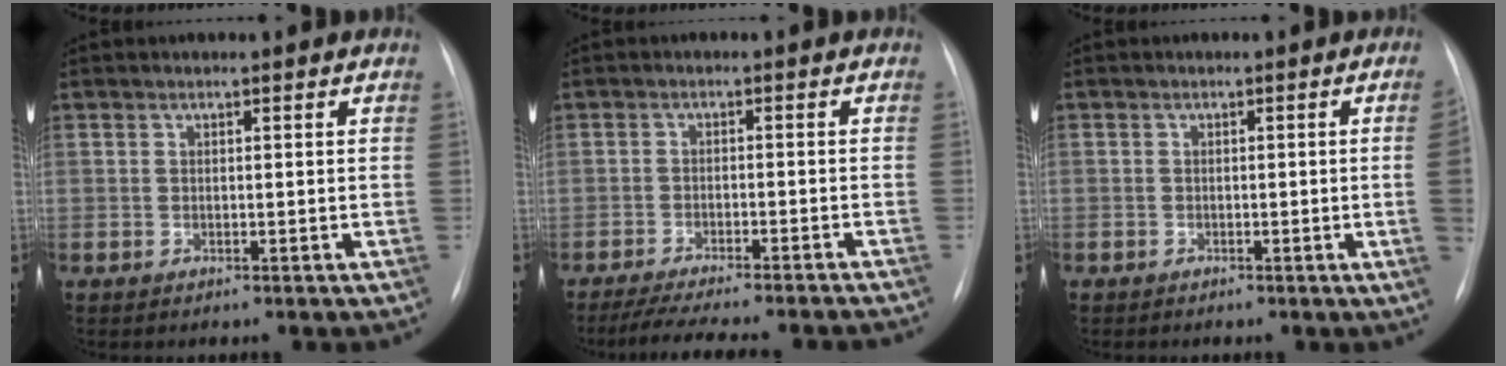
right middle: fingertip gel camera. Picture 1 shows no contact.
{"total": 16.2, "force": [-14.7, 1.4, 6.6], "torque": [-0.105, -0.018, -0.198]}
{"total": 2.5, "force": [-0.5, -0.7, 2.4], "torque": [-0.031, -0.001, -0.008]}